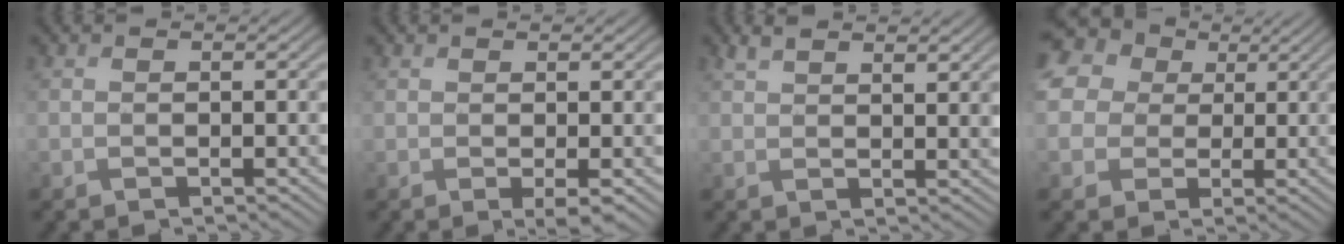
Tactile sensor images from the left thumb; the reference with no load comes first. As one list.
[{"total": 1.3, "force": [0.3, 0.2, 1.2], "torque": [-0.024, -0.005, 0.005]}, {"total": 3.5, "force": [2.5, 1.0, 2.3], "torque": [-0.047, 0.002, 0.051]}, {"total": 17.4, "force": [6.5, 14.1, 7.8], "torque": [-0.247, 0.029, 0.102]}]